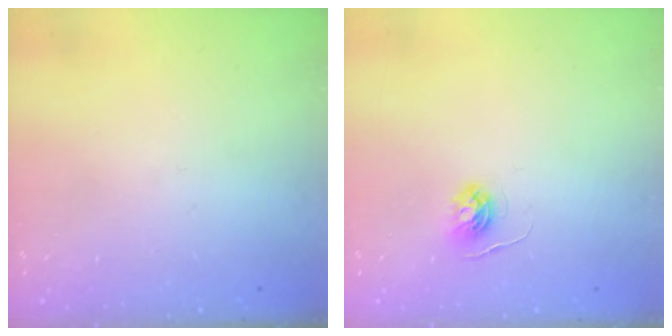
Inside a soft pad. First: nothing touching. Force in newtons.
{"total": 4.0, "press": 4.0, "slide": 0.4}